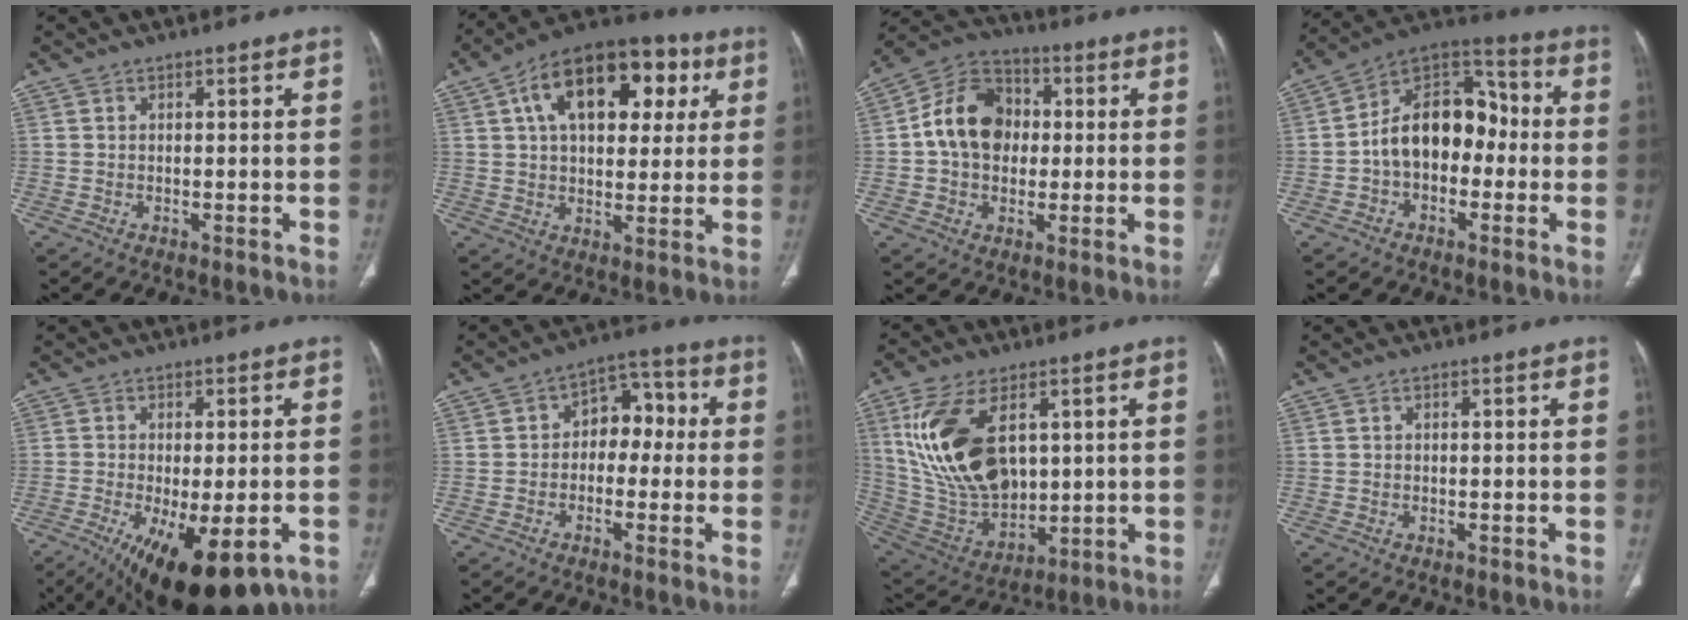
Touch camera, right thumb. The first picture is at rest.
{"total": 20.7, "force": [7.0, 11.9, 15.4], "torque": [-0.203, 0.016, 0.101]}
{"total": 13.5, "force": [0.7, 10.6, 8.4], "torque": [-0.120, 0.028, 0.003]}
{"total": 15.0, "force": [-1.7, 10.2, 10.8], "torque": [-0.143, 0.051, -0.041]}
{"total": 17.8, "force": [-8.6, 6.8, 14.0], "torque": [-0.209, -0.015, -0.119]}
{"total": 8.0, "force": [-0.3, 5.7, 5.6], "torque": [-0.041, 0.038, -0.019]}
{"total": 20.5, "force": [5.4, 12.0, 15.8], "torque": [-0.292, -0.023, 0.123]}
{"total": 0.0}